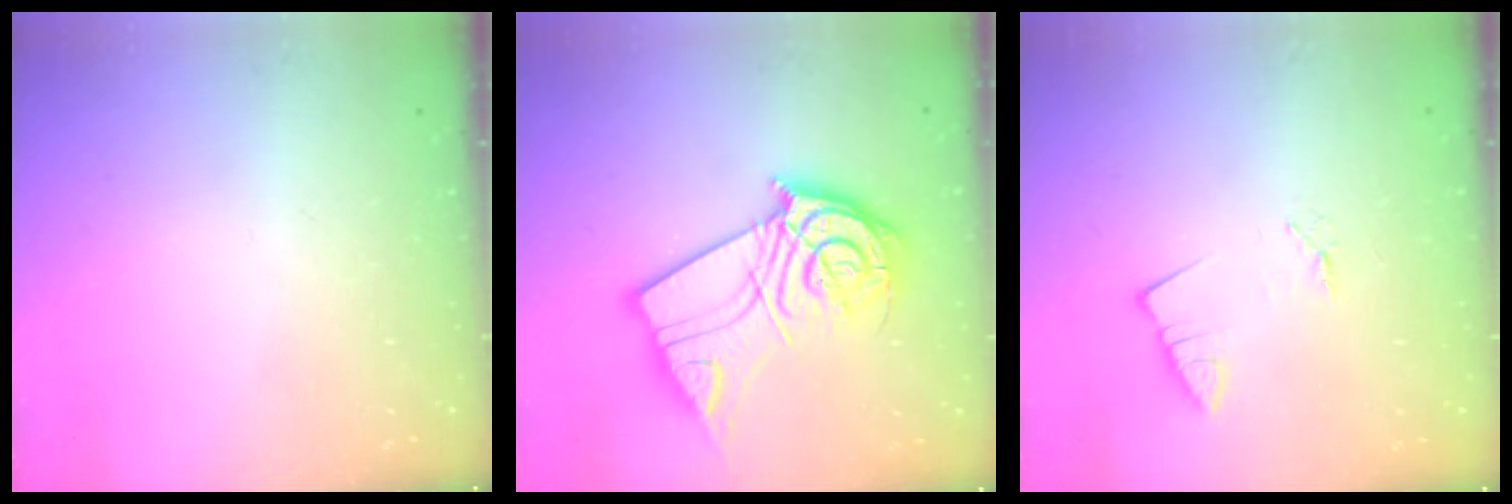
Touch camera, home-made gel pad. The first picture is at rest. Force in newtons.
{"total": 16.8, "press": 16.8, "slide": 1.8}
{"total": 1.3, "press": 1.3, "slide": 0.0}